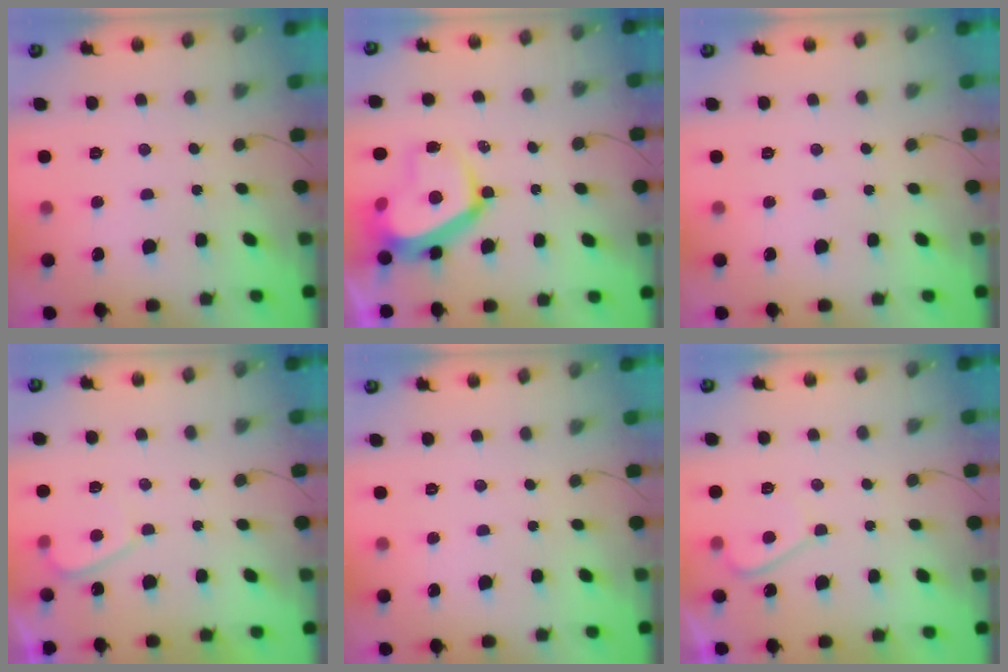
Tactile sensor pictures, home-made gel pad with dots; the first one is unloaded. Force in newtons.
{"total": 11.4, "press": 11.4, "slide": 0.9}
{"total": 0.0}
{"total": 1.2, "press": 1.1, "slide": 0.6}
{"total": 0.0}
{"total": 2.5, "press": 2.3, "slide": 0.8}